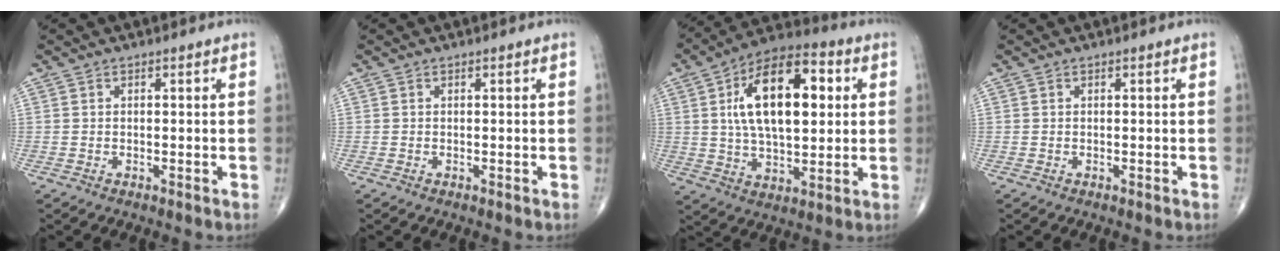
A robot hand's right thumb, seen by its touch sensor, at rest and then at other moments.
{"total": 0.0}
{"total": 19.6, "force": [4.1, 9.8, 16.5], "torque": [-0.253, 0.011, 0.064]}
{"total": 0.0}